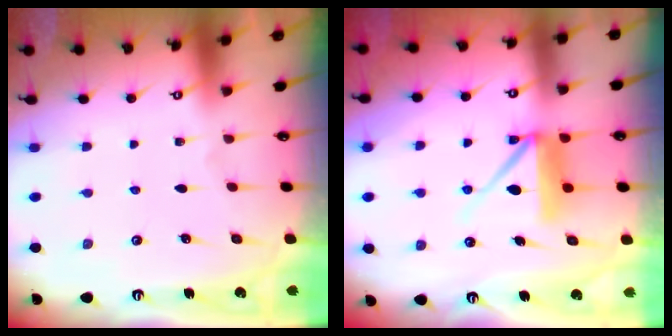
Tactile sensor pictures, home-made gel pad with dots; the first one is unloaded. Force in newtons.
{"total": 9.3, "press": 9.2, "slide": 0.9}